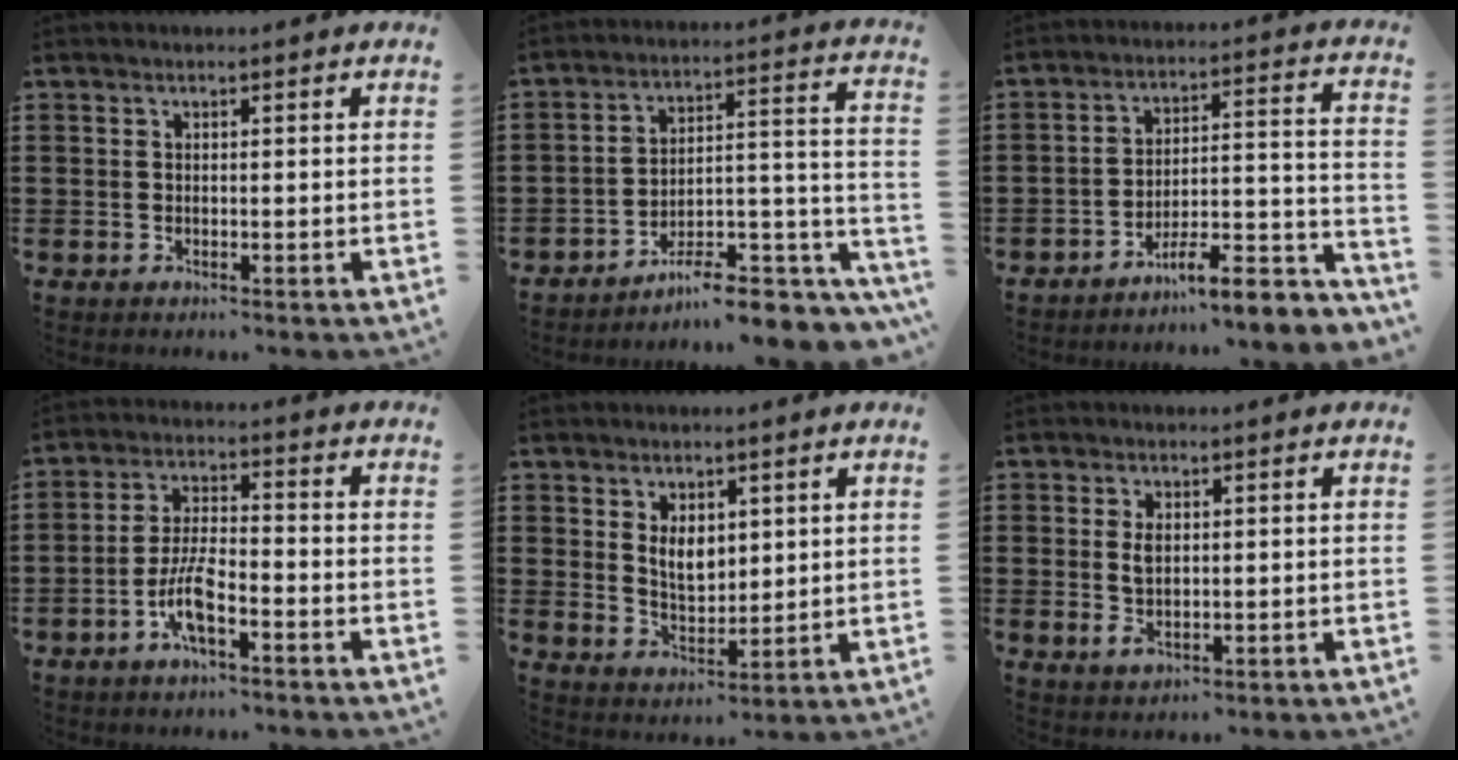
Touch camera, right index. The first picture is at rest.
{"total": 9.3, "force": [-7.6, 2.7, 4.6], "torque": [-0.056, 0.022, -0.138]}
{"total": 7.7, "force": [-6.4, 1.3, 4.0], "torque": [-0.057, 0.000, -0.121]}
{"total": 6.6, "force": [-3.5, 1.8, 5.3], "torque": [-0.127, -0.006, -0.072]}
{"total": 4.7, "force": [1.8, 3.0, 3.1], "torque": [-0.055, 0.003, 0.028]}
{"total": 3.3, "force": [0.3, 1.6, 2.8], "torque": [-0.066, 0.002, 0.003]}